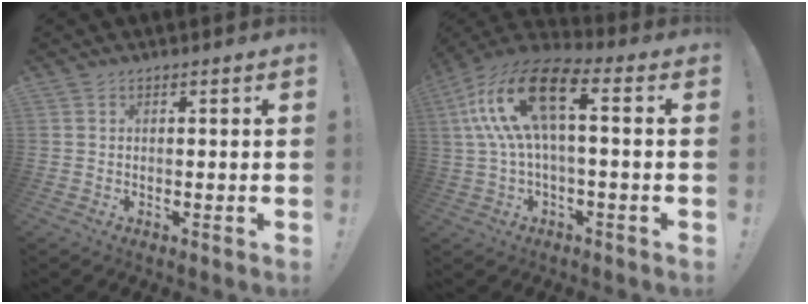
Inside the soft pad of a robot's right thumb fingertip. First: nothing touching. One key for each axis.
{"total": 17.3, "fx": 3.0, "fy": 7.2, "fz": 15.4, "tx": -0.307, "ty": 0.006, "tz": 0.049}